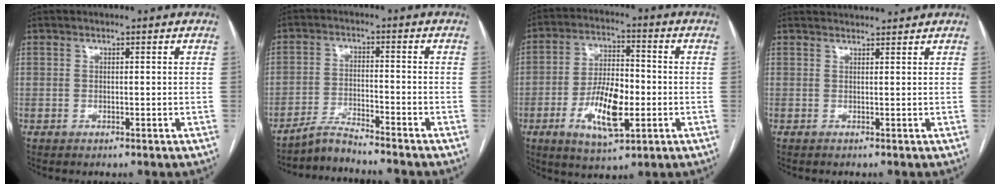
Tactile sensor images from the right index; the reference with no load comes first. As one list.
[{"total": 4.9, "force": [-4.8, -0.7, 1.0], "torque": [-0.019, -0.016, -0.088]}, {"total": 11.2, "force": [-3.2, 4.0, 10.0], "torque": [-0.194, 0.000, -0.054]}, {"total": 3.7, "force": [3.6, 0.2, 0.6], "torque": [-0.021, 0.036, 0.043]}]